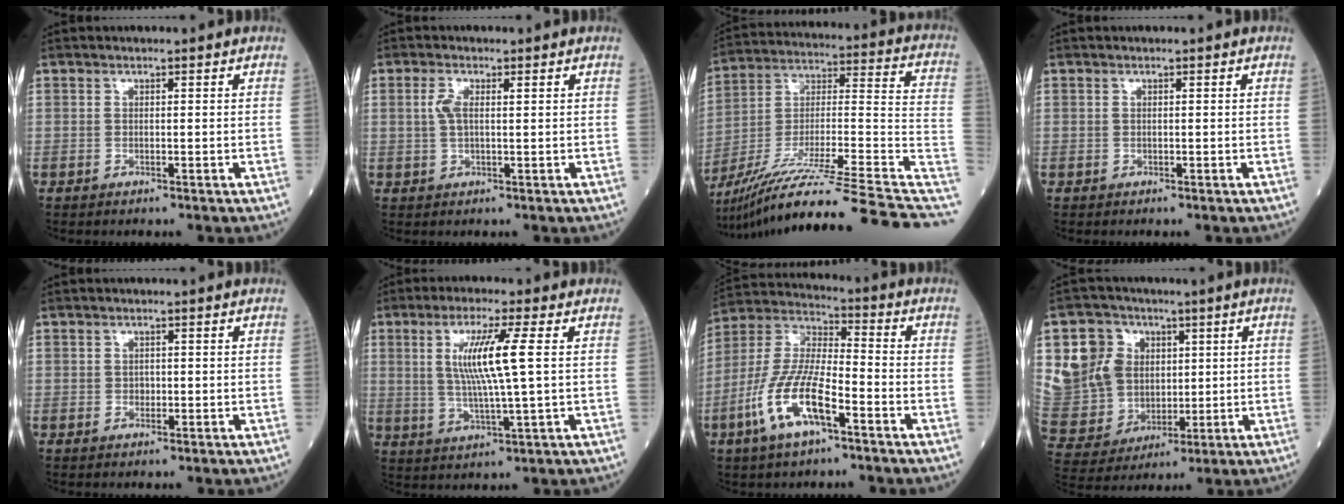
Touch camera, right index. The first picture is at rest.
{"total": 2.6, "force": [0.7, 0.9, 2.3], "torque": [-0.057, 0.011, 0.016]}
{"total": 30.0, "force": [-23.7, -0.4, 18.4], "torque": [-0.234, -0.007, -0.373]}
{"total": 0.0}
{"total": 0.6, "force": [-0.1, 0.5, 0.3], "torque": [-0.004, 0.002, -0.003]}
{"total": 8.7, "force": [1.8, -0.5, 8.5], "torque": [-0.172, -0.003, 0.037]}
{"total": 12.8, "force": [-5.8, 3.5, 10.9], "torque": [-0.234, -0.002, -0.113]}
{"total": 13.2, "force": [4.1, 11.8, 4.4], "torque": [-0.125, 0.039, 0.092]}